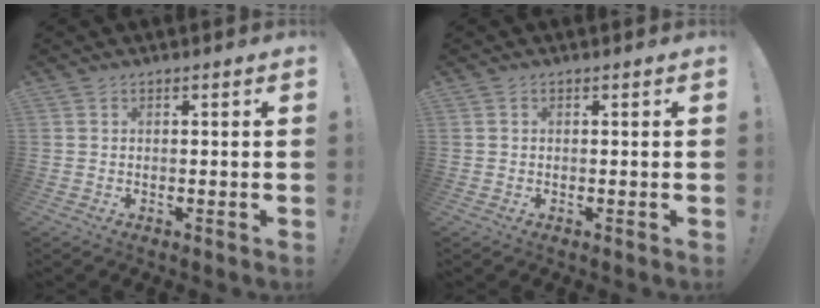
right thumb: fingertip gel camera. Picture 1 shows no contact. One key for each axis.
{"total": 0.0}